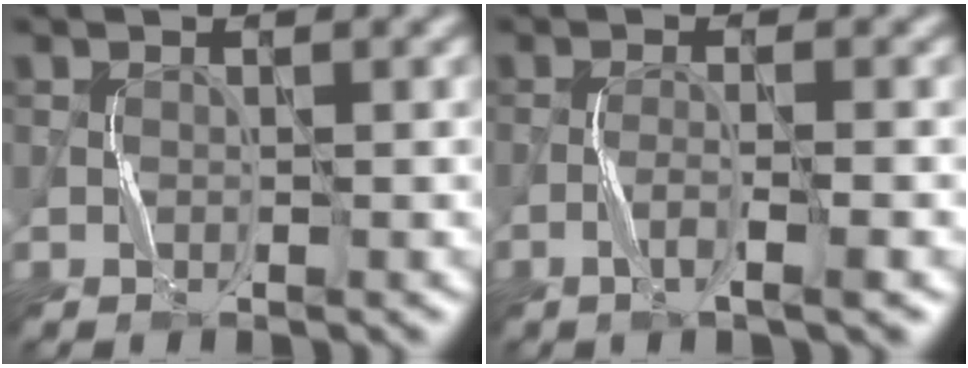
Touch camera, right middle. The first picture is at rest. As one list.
[{"total": 2.2, "force": [-1.1, 0.0, 1.9], "torque": [-0.036, 0.006, -0.025]}]